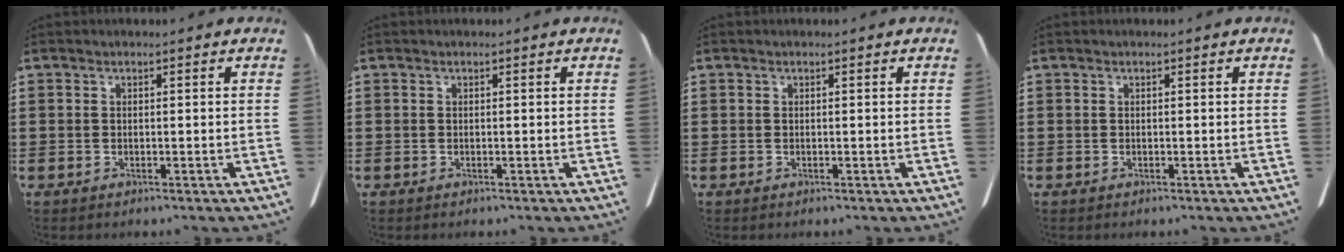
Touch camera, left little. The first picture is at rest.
{"total": 0.0}
{"total": 0.0}
{"total": 0.0}